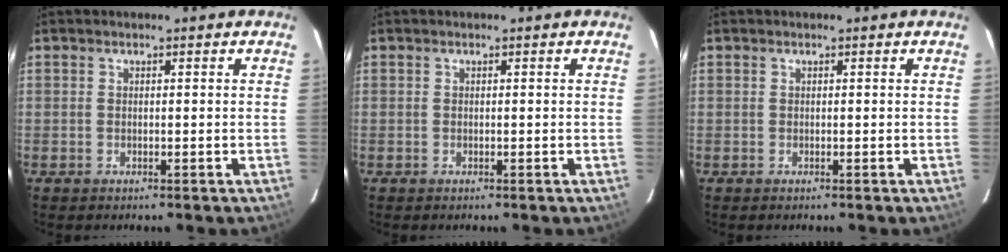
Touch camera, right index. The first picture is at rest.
{"total": 0.0}
{"total": 0.0}